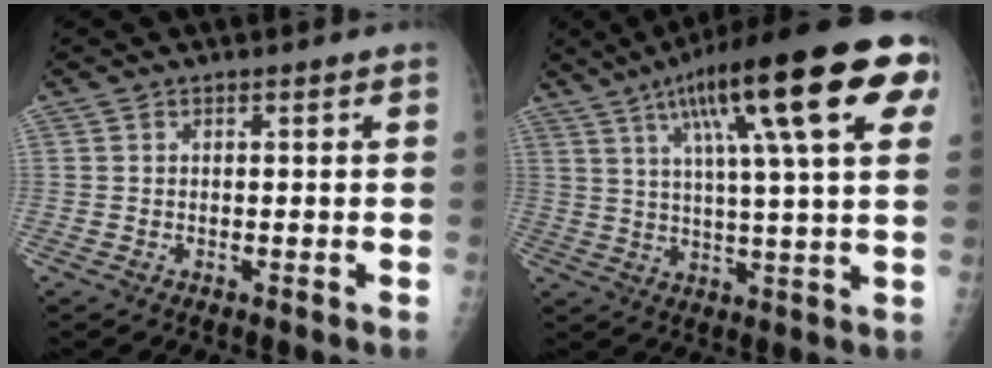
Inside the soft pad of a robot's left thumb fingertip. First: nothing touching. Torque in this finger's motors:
{"motor_torque": [0.94, 0.66, 1.90, -0.86, 0.23]}